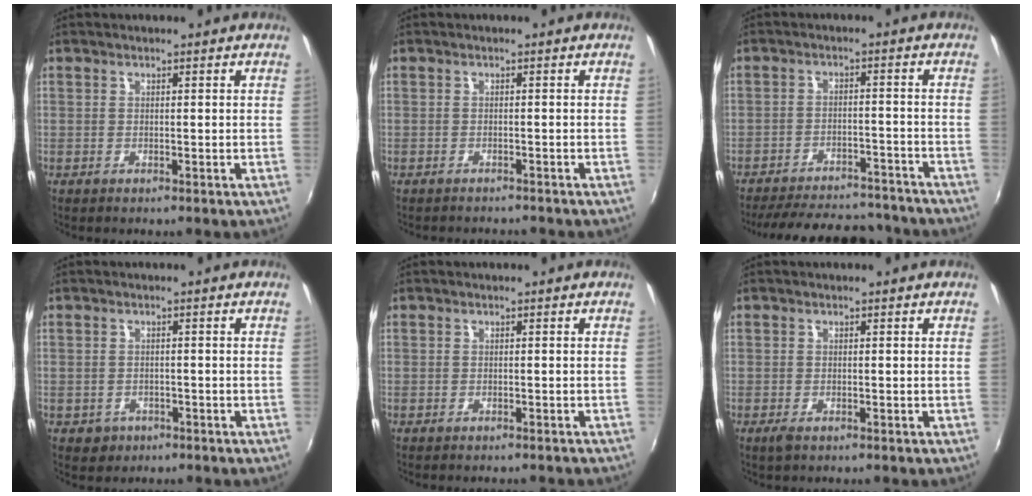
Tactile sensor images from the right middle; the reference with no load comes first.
{"total": 3.5, "force": [-3.3, 0.6, 1.0], "torque": [-0.026, -0.010, -0.046]}
{"total": 21.3, "force": [-18.7, 6.2, 8.1], "torque": [-0.168, 0.011, -0.237]}
{"total": 3.1, "force": [-1.3, 2.7, 0.8], "torque": [-0.023, 0.000, -0.014]}
{"total": 2.0, "force": [-1.8, 0.5, 0.7], "torque": [-0.018, -0.011, -0.023]}
{"total": 1.4, "force": [-0.9, 0.6, 0.9], "torque": [-0.019, -0.005, -0.018]}